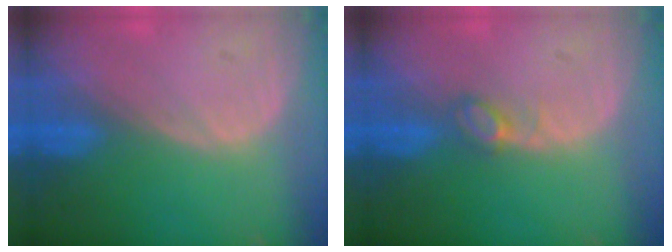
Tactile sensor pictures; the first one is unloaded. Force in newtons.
{"total": 2.2, "press": 2.2, "slide": 0.3}